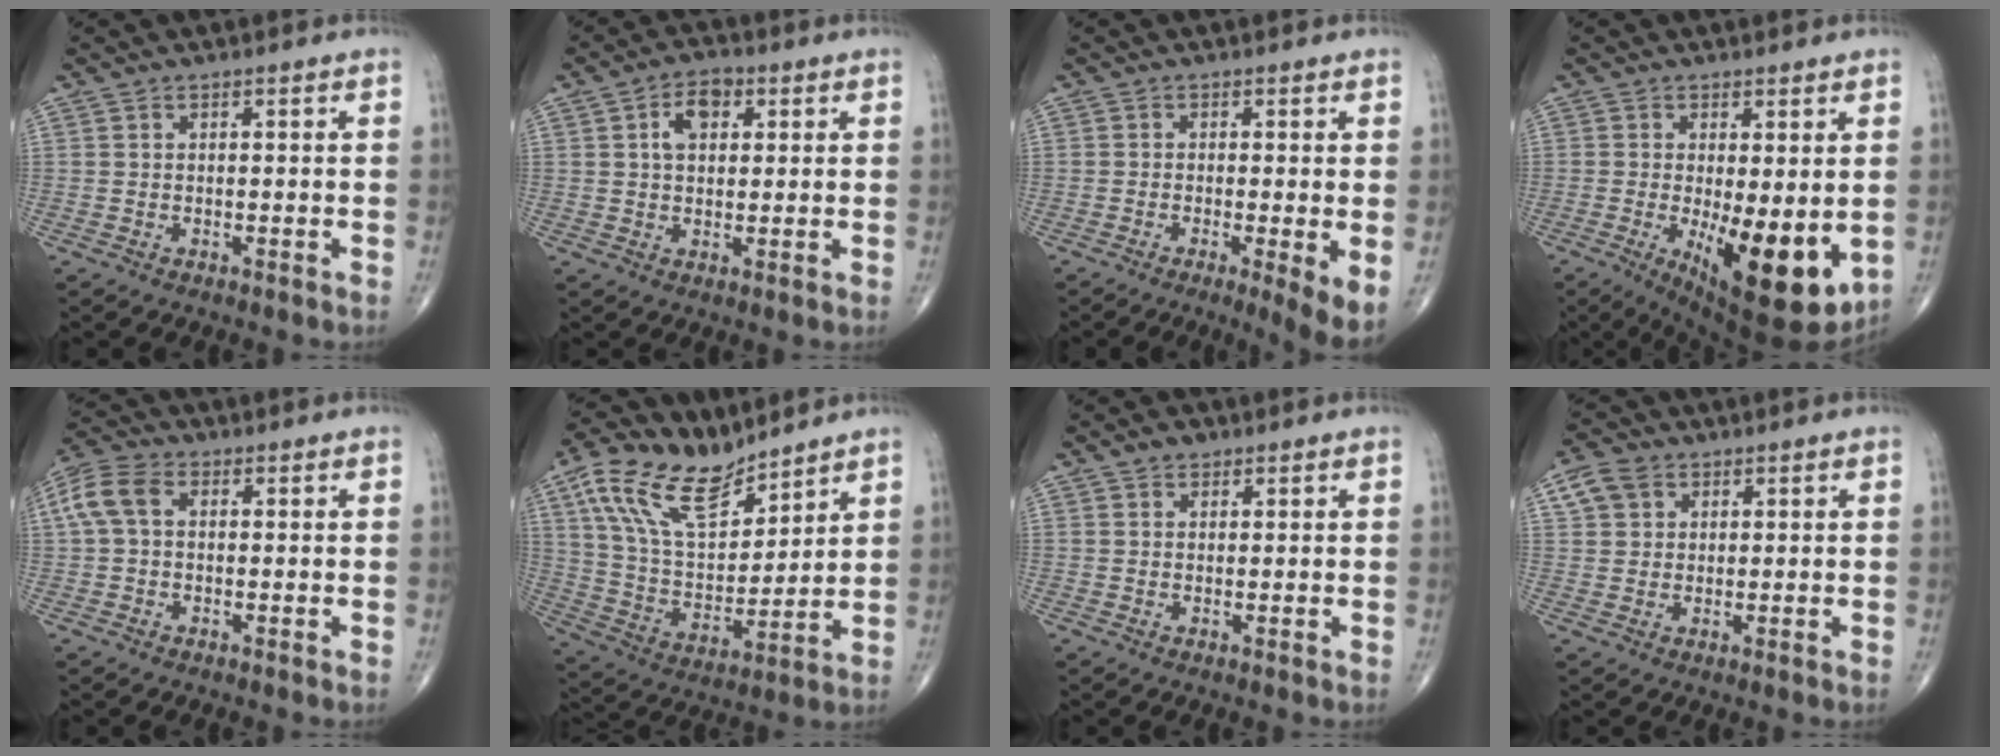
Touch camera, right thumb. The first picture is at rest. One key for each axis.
{"total": 6.2, "fx": 1.9, "fy": 3.9, "fz": 4.4, "tx": -0.058, "ty": 0.004, "tz": 0.029}
{"total": 5.6, "fx": -1.1, "fy": 0.8, "fz": 5.5, "tx": -0.093, "ty": -0.019, "tz": -0.023}
{"total": 14.3, "fx": -2.5, "fy": 5.2, "fz": 13.0, "tx": -0.189, "ty": -0.031, "tz": -0.020}
{"total": 7.2, "fx": 1.2, "fy": 4.9, "fz": 5.2, "tx": -0.118, "ty": 0.026, "tz": 0.019}
{"total": 17.0, "fx": 11.7, "fy": 7.7, "fz": 9.6, "tx": -0.153, "ty": -0.045, "tz": 0.233}
{"total": 2.1, "fx": 1.3, "fy": 1.4, "fz": 0.7, "tx": 0.001, "ty": -0.004, "tz": 0.017}
{"total": 5.2, "fx": 2.2, "fy": 4.1, "fz": 2.3, "tx": -0.030, "ty": 0.002, "tz": 0.042}